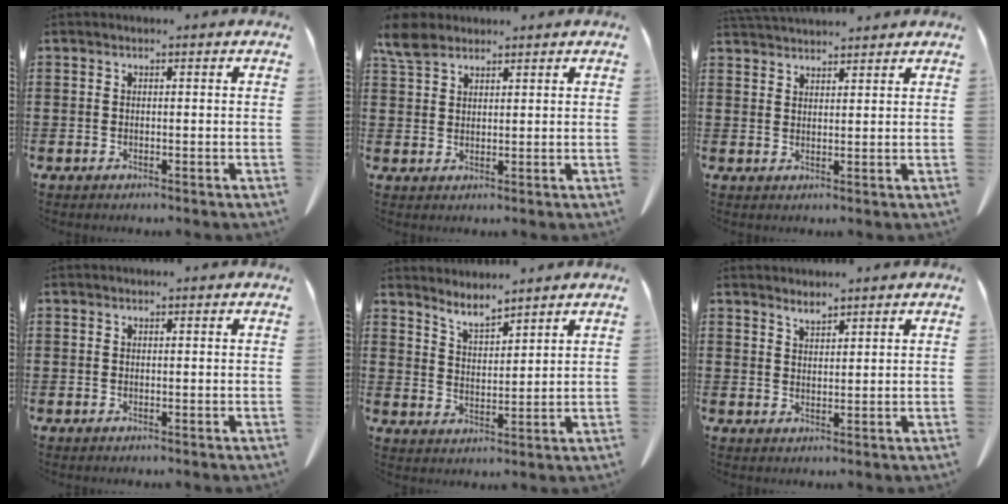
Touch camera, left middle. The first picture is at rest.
{"total": 4.9, "force": [3.7, 2.1, 2.3], "torque": [-0.058, 0.002, 0.072]}
{"total": 3.2, "force": [3.1, 0.3, 0.3], "torque": [-0.014, -0.006, 0.062]}
{"total": 0.0}
{"total": 4.0, "force": [3.9, -0.1, 0.7], "torque": [-0.026, -0.021, 0.070]}
{"total": 2.1, "force": [2.1, 0.1, 0.3], "torque": [-0.010, -0.002, 0.040]}